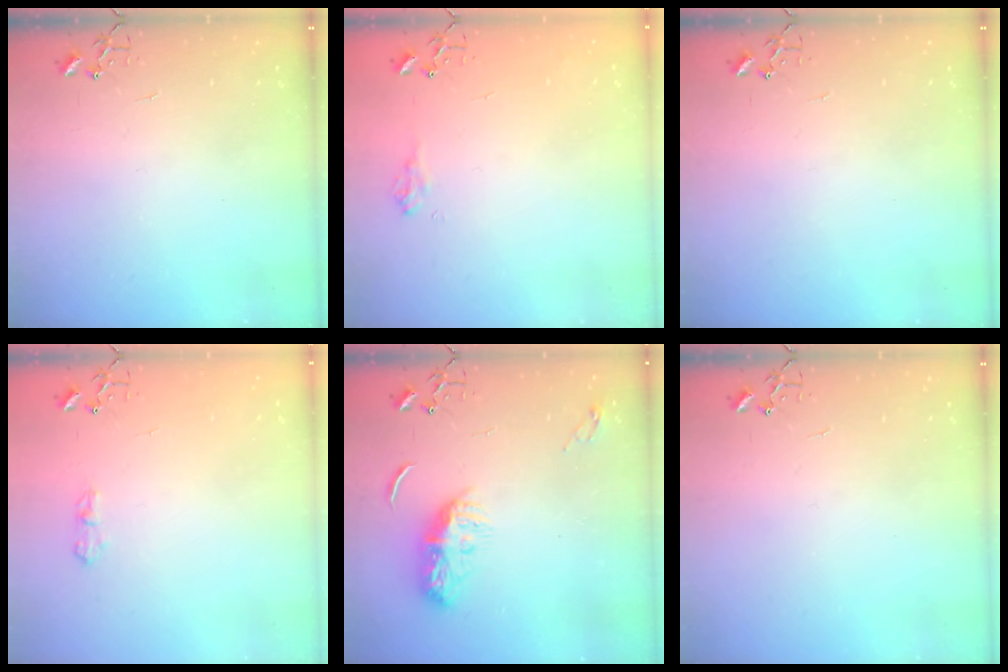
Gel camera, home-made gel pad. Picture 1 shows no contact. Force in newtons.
{"total": 7.4, "press": 7.4, "slide": 0.9}
{"total": 0.0}
{"total": 7.7, "press": 7.7, "slide": 0.7}
{"total": 10.1, "press": 10.1, "slide": 0.1}
{"total": 0.0}